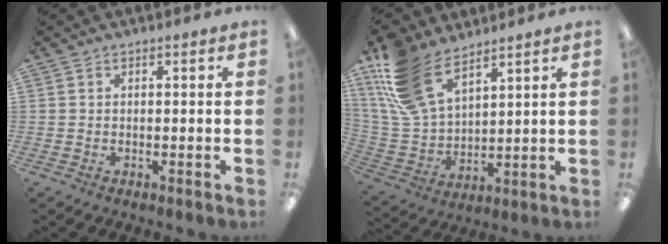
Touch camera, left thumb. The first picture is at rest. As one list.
[{"total": 17.1, "force": [11.4, 8.8, 9.1], "torque": [-0.219, -0.047, 0.216]}]